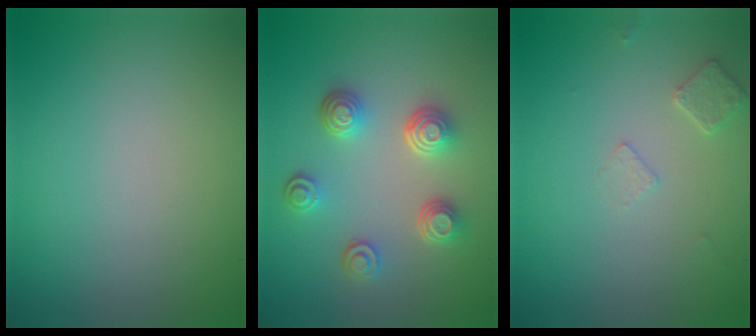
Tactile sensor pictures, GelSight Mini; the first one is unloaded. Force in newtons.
{"total": 4.4, "press": 3.4, "slide": 2.8}
{"total": 1.5, "press": 1.4, "slide": 0.3}